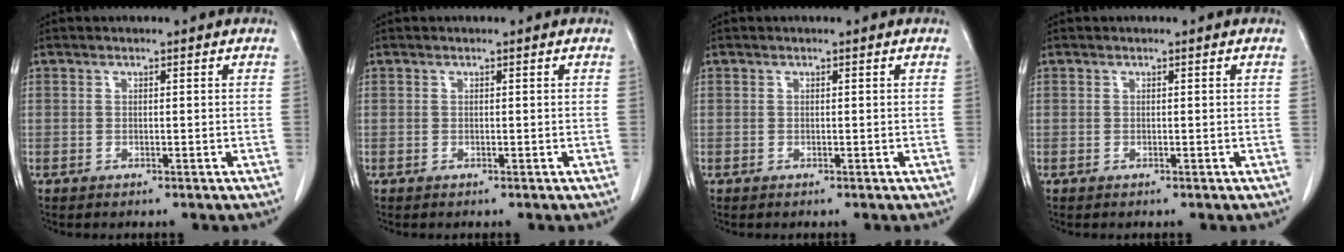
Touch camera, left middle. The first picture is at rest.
{"total": 0.0}
{"total": 0.0}
{"total": 0.0}